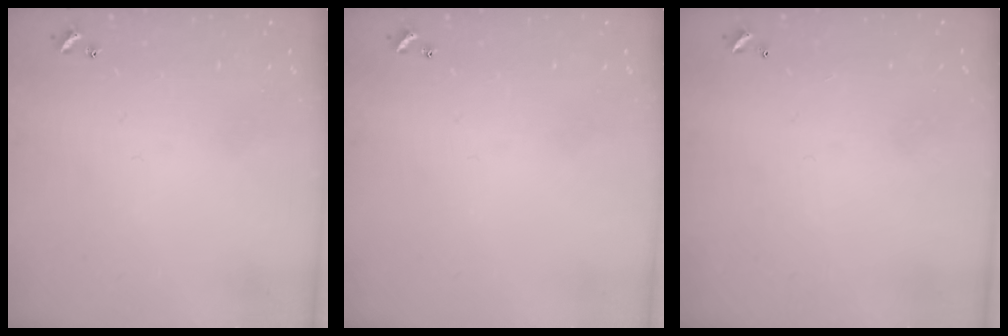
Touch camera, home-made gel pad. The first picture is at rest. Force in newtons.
{"total": 0.0}
{"total": 2.8, "press": 2.8, "slide": 0.1}